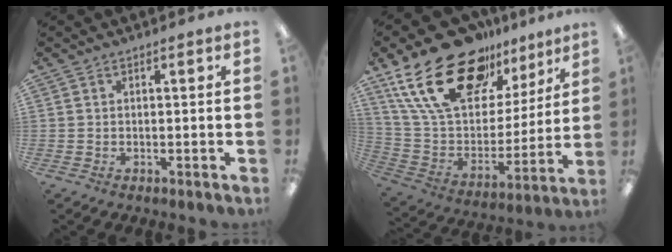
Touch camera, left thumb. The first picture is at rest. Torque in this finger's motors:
{"motor_torque": [0.63, 0.60, 1.41, -1.36, 0.19]}